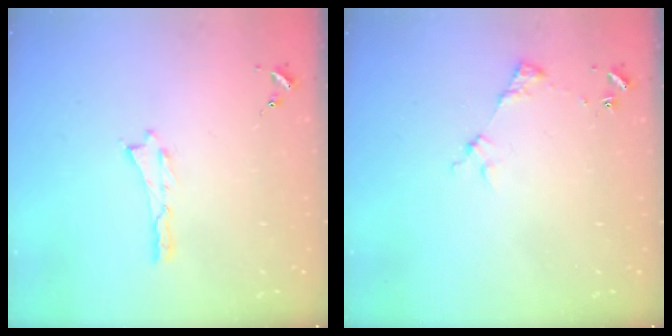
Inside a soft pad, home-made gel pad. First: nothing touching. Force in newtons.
{"total": 2.9, "press": 2.9, "slide": 0.4}